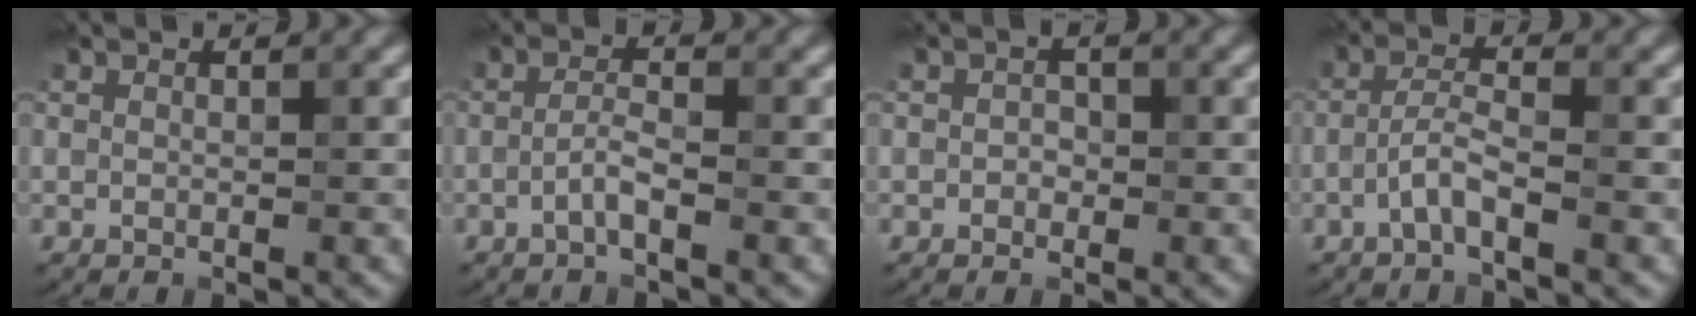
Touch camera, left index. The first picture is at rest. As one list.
[{"total": 1.8, "force": [-1.0, 0.3, 1.5], "torque": [-0.031, 0.007, -0.024]}, {"total": 1.0, "force": [-0.2, 0.9, 0.4], "torque": [-0.004, -0.003, -0.006]}, {"total": 2.4, "force": [-1.4, 0.4, 2.0], "torque": [-0.041, 0.010, -0.033]}]